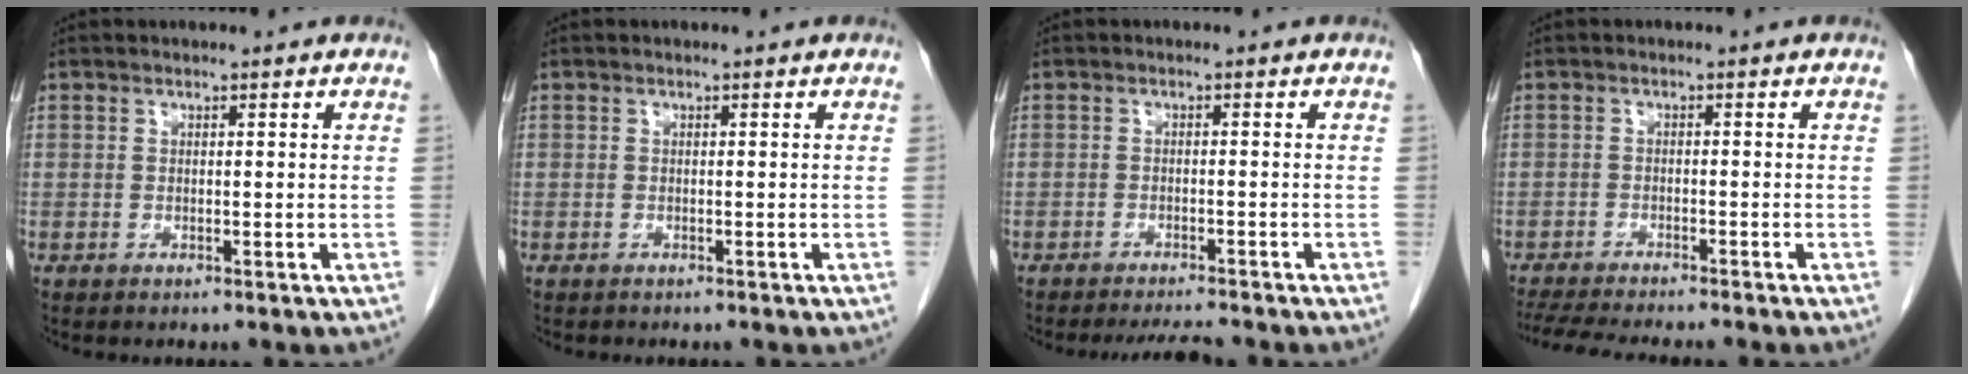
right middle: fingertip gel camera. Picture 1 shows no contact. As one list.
[{"total": 0.6, "force": [-0.5, 0.2, 0.2], "torque": [-0.010, 0.000, -0.008]}, {"total": 4.3, "force": [-4.1, 0.2, 1.3], "torque": [-0.020, -0.012, -0.062]}, {"total": 11.0, "force": [-9.8, 0.9, 5.1], "torque": [-0.070, -0.013, -0.142]}]